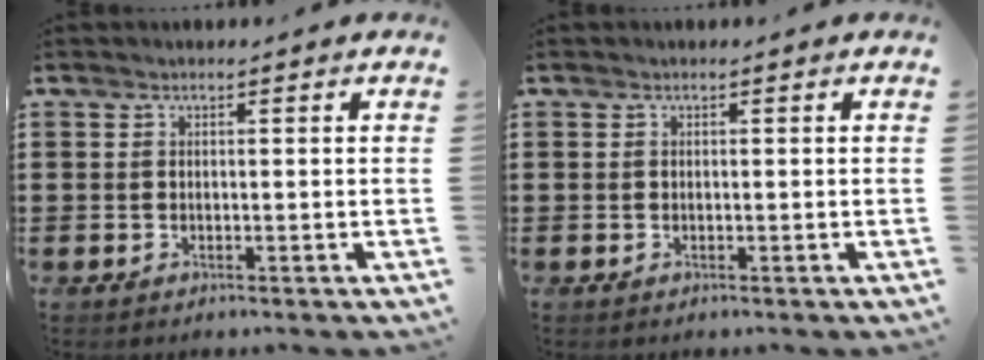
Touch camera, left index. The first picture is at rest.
{"total": 0.0}